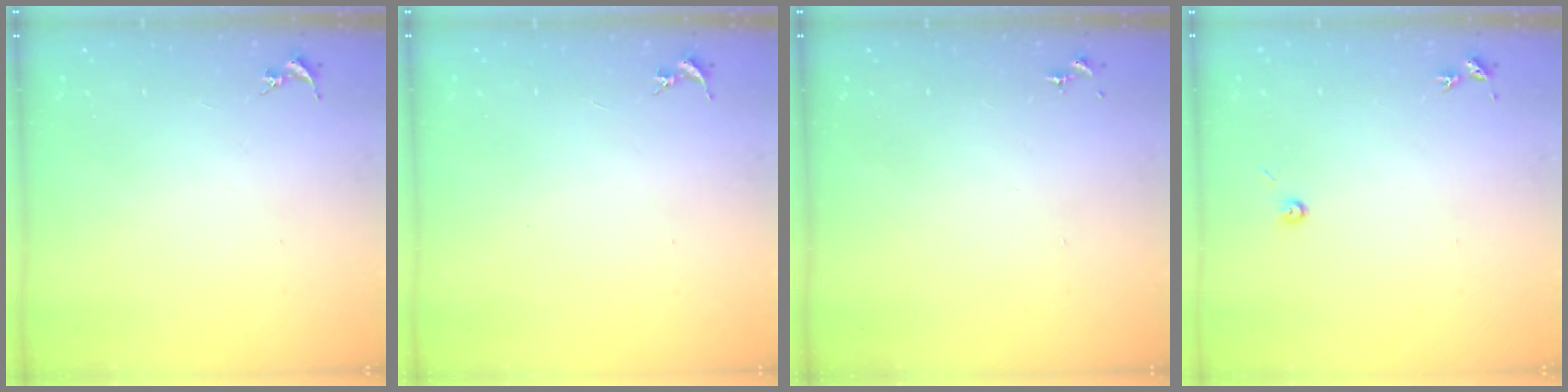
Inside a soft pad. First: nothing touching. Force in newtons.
{"total": 0.0}
{"total": 0.0}
{"total": 3.0, "press": 3.0, "slide": 0.3}